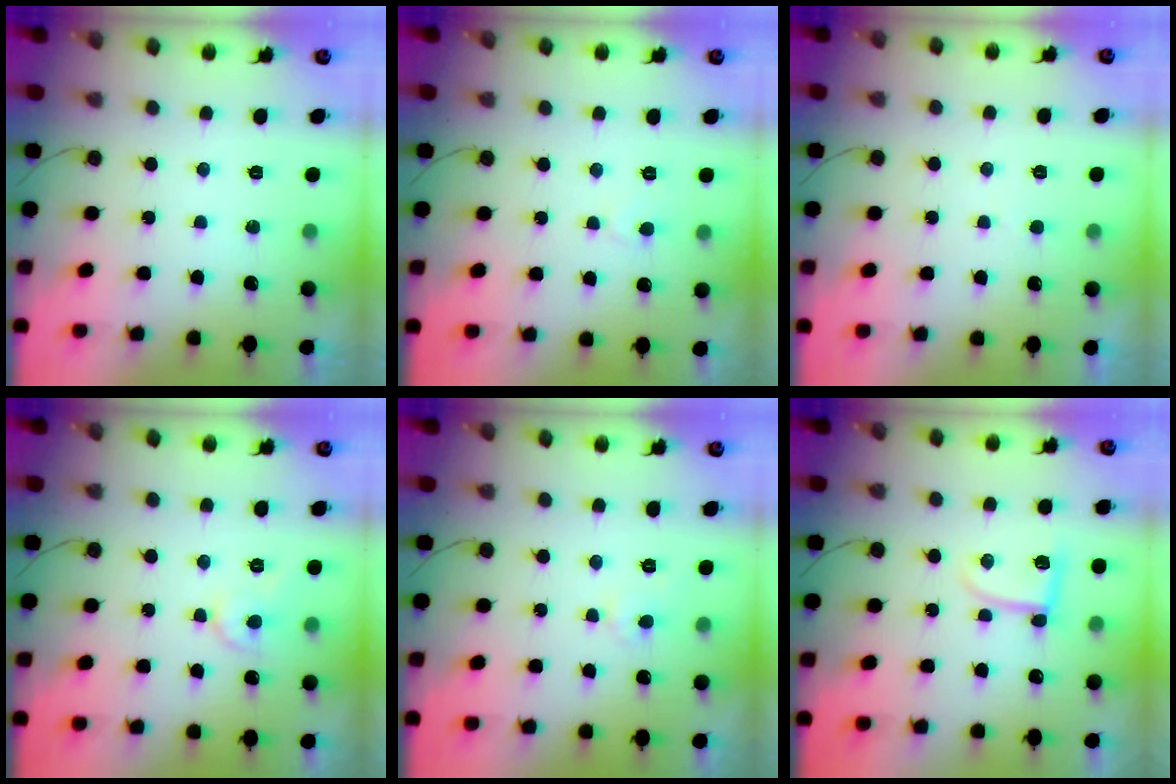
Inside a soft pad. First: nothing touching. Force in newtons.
{"total": 2.8, "press": 2.8, "slide": 0.3}
{"total": 1.9, "press": 1.9, "slide": 0.3}
{"total": 5.5, "press": 5.4, "slide": 0.8}
{"total": 2.5, "press": 2.5, "slide": 0.2}
{"total": 5.6, "press": 5.6, "slide": 0.5}